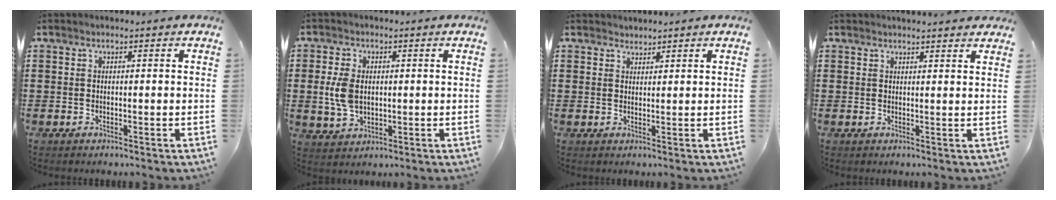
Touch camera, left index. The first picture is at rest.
{"total": 5.8, "force": [0.4, 3.8, 4.3], "torque": [-0.117, 0.002, -0.001]}
{"total": 1.3, "force": [1.3, 0.3, -0.3], "torque": [0.003, 0.000, 0.026]}
{"total": 1.7, "force": [1.6, 0.1, 0.2], "torque": [-0.008, 0.001, 0.032]}